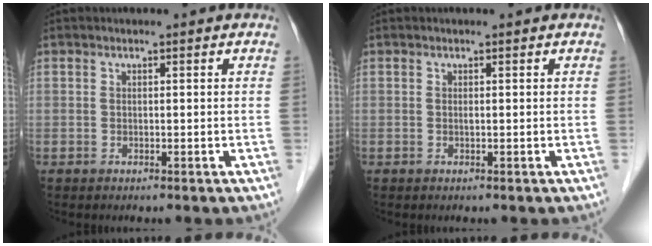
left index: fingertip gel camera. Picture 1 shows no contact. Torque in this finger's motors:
{"motor_torque": [-0.14, 0.18, -0.01, -0.01]}